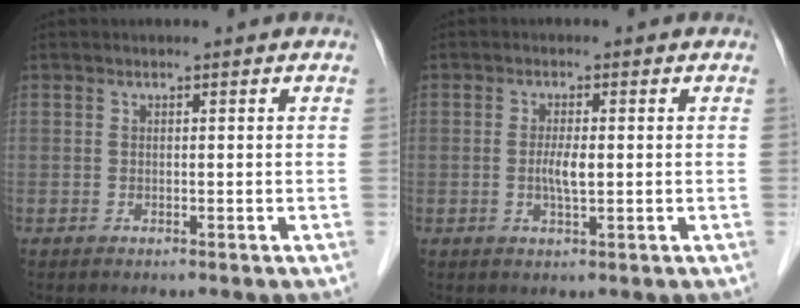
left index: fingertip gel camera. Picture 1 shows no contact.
{"total": 2.8, "force": [-0.2, 0.5, 2.7], "torque": [-0.056, -0.002, -0.003]}